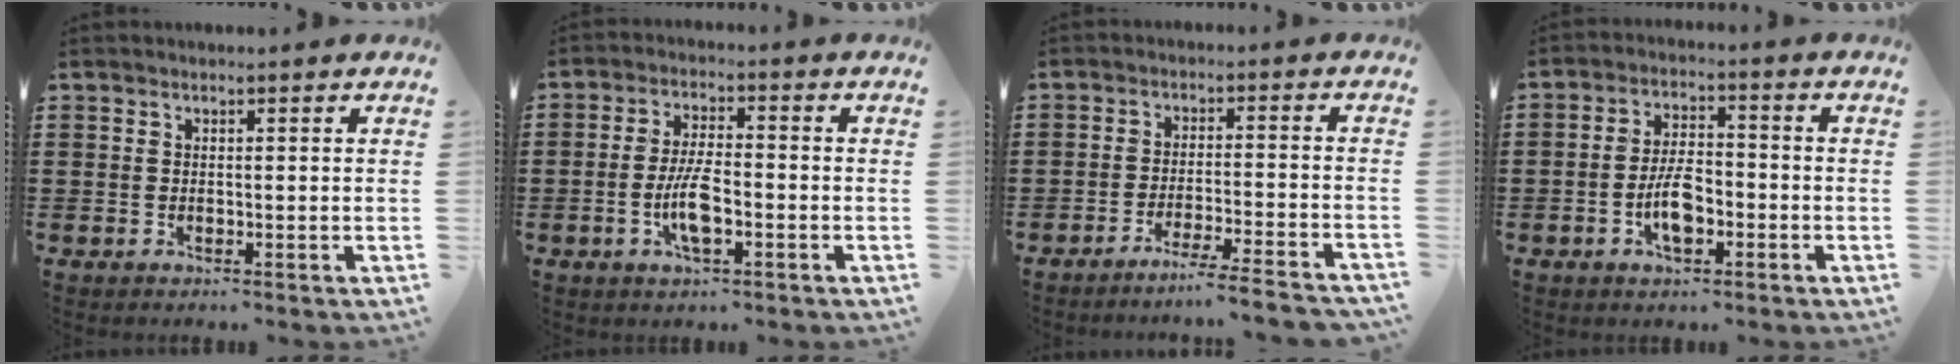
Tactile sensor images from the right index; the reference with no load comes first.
{"total": 6.5, "force": [-1.8, 1.9, 5.9], "torque": [-0.128, -0.003, -0.040]}
{"total": 5.1, "force": [-4.6, -0.7, 2.2], "torque": [-0.035, -0.015, -0.087]}
{"total": 6.3, "force": [-2.0, 2.7, 5.3], "torque": [-0.109, 0.005, -0.040]}